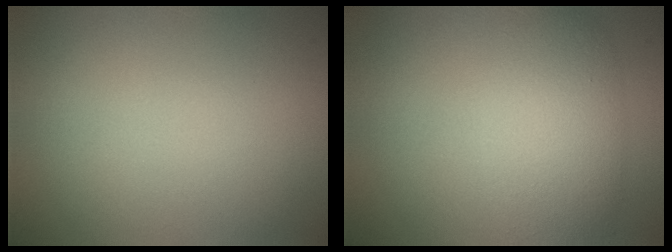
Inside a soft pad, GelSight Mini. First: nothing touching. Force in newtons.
{"total": 5.0, "press": 5.0, "slide": 0.3}